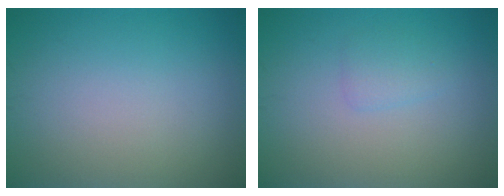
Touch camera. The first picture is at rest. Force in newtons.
{"total": 1.2, "press": 1.2, "slide": 0.1}